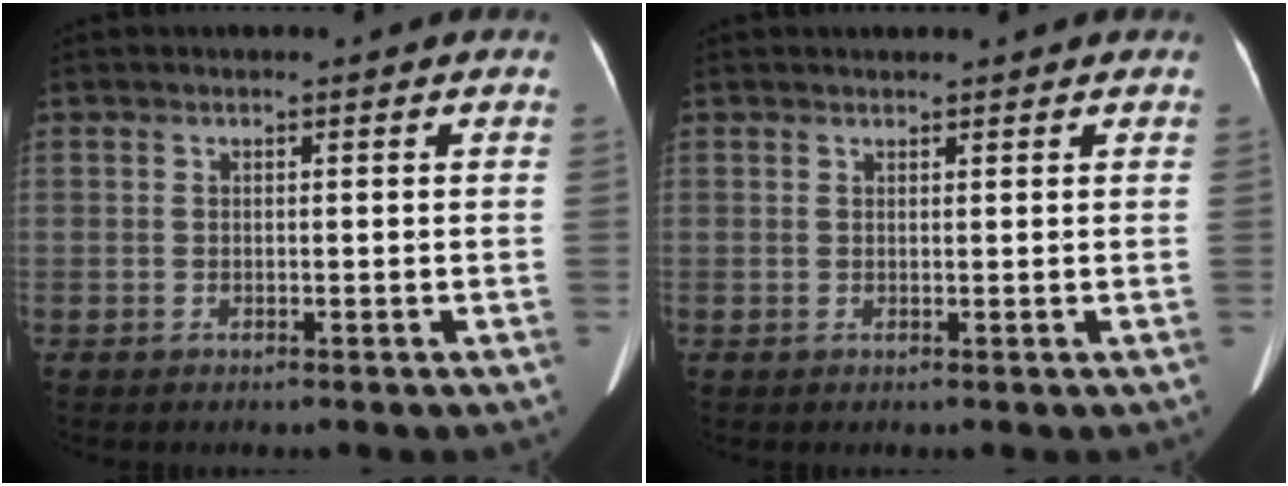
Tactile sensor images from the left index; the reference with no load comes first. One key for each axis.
{"total": 2.4, "fx": 2.1, "fy": 0.7, "fz": 0.8, "tx": -0.007, "ty": 0.022, "tz": 0.025}